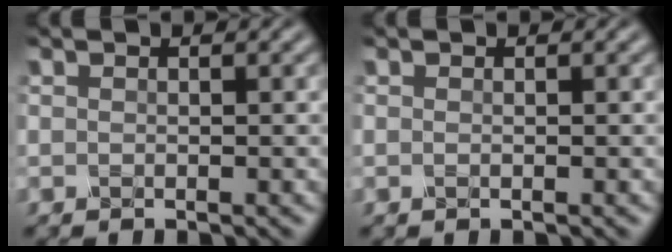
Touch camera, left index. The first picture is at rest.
{"total": 0.0}